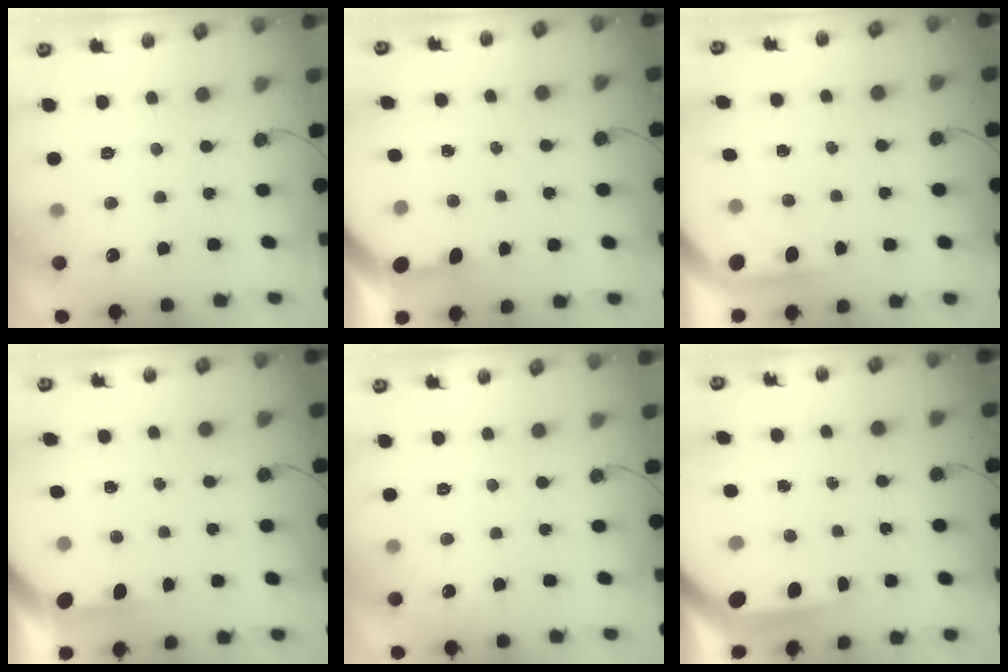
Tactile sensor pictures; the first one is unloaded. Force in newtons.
{"total": 3.4, "press": 3.4, "slide": 0.3}
{"total": 3.5, "press": 3.5, "slide": 0.4}
{"total": 3.4, "press": 3.3, "slide": 0.4}
{"total": 0.0}
{"total": 7.8, "press": 7.8, "slide": 0.5}